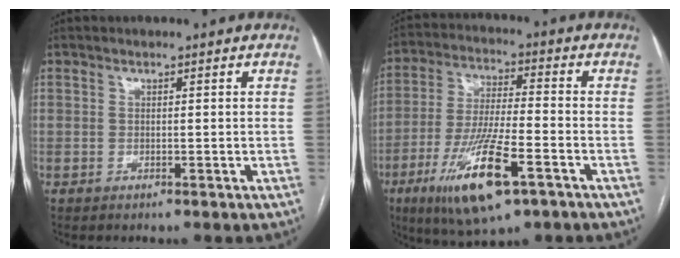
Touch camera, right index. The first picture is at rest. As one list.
[{"total": 15.0, "force": [-7.3, 2.8, 12.9], "torque": [-0.254, -0.025, -0.123]}]